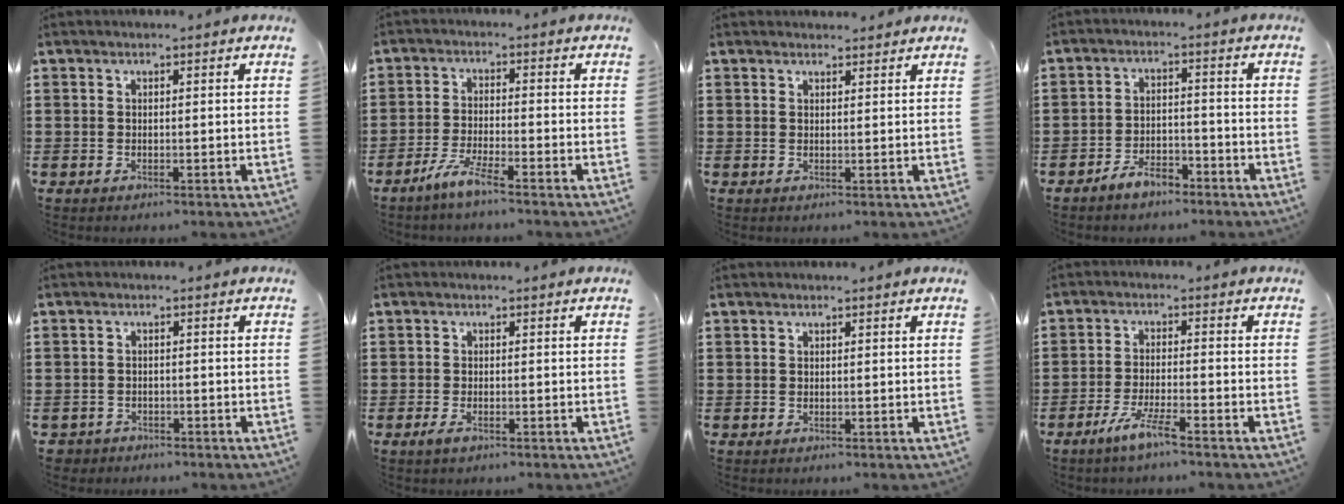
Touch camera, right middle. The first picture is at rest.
{"total": 4.4, "force": [-3.4, -0.1, 2.8], "torque": [-0.067, -0.011, -0.066]}
{"total": 1.2, "force": [1.2, 0.1, 0.1], "torque": [0.003, -0.004, 0.023]}
{"total": 4.1, "force": [-3.6, 1.2, 1.3], "torque": [-0.031, 0.007, -0.072]}
{"total": 1.7, "force": [-1.6, 0.6, -0.1], "torque": [-0.006, -0.002, -0.038]}
{"total": 1.5, "force": [-0.8, 0.4, 1.2], "torque": [-0.029, -0.005, -0.018]}
{"total": 0.0}
{"total": 4.9, "force": [-3.5, 0.1, 3.5], "torque": [-0.078, -0.012, -0.064]}